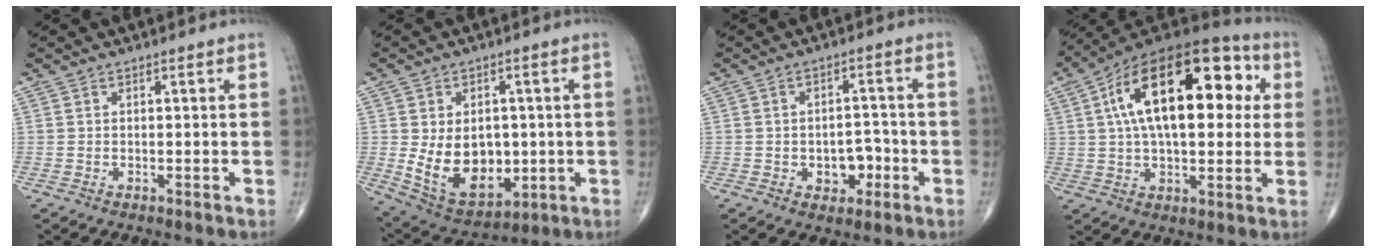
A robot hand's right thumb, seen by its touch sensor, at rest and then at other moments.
{"total": 13.9, "force": [-0.7, 9.6, 10.1], "torque": [-0.131, -0.006, 0.019]}
{"total": 5.6, "force": [-1.8, 3.9, 3.6], "torque": [-0.022, 0.020, -0.021]}
{"total": 25.1, "force": [5.8, 12.4, 21.0], "torque": [-0.327, 0.028, 0.083]}